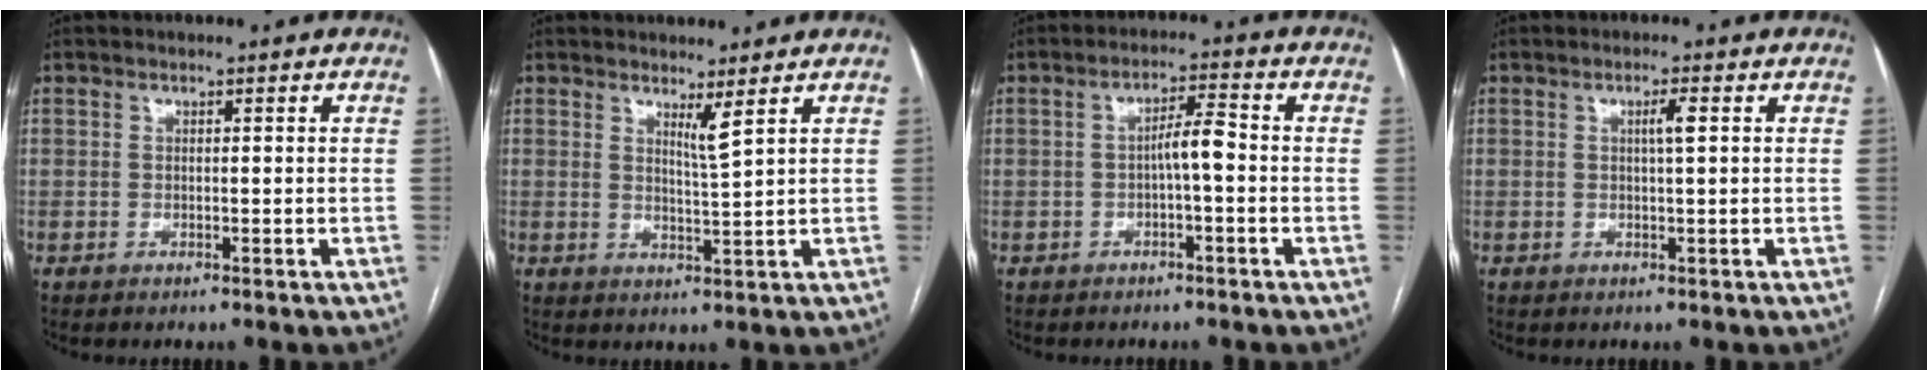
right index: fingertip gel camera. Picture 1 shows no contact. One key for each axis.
{"total": 2.6, "fx": 1.7, "fy": -0.8, "fz": 1.7, "tx": -0.032, "ty": -0.019, "tz": 0.034}
{"total": 4.0, "fx": -0.6, "fy": 0.6, "fz": 3.9, "tx": -0.061, "ty": 0.013, "tz": -0.008}
{"total": 2.1, "fx": 0.5, "fy": -0.2, "fz": 2.0, "tx": -0.036, "ty": 0.001, "tz": 0.008}